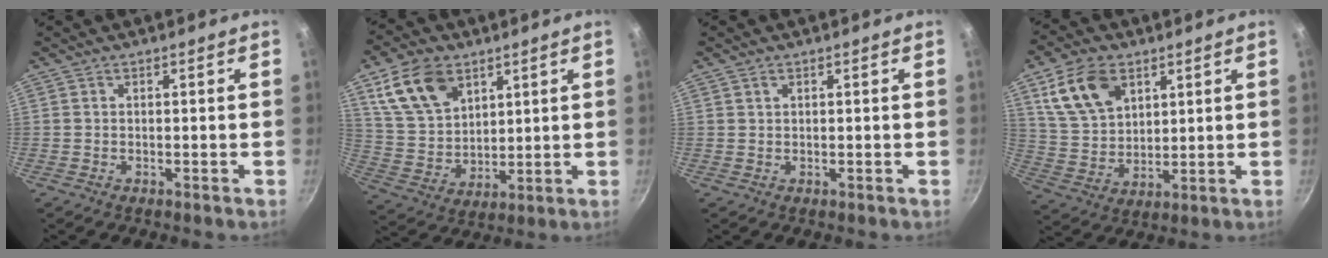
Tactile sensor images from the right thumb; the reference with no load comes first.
{"total": 14.8, "force": [7.3, 9.9, 8.1], "torque": [-0.130, -0.022, 0.153]}
{"total": 1.0, "force": [0.6, 0.7, 0.5], "torque": [-0.008, 0.003, 0.010]}
{"total": 13.4, "force": [6.2, 8.7, 8.0], "torque": [-0.134, -0.015, 0.129]}